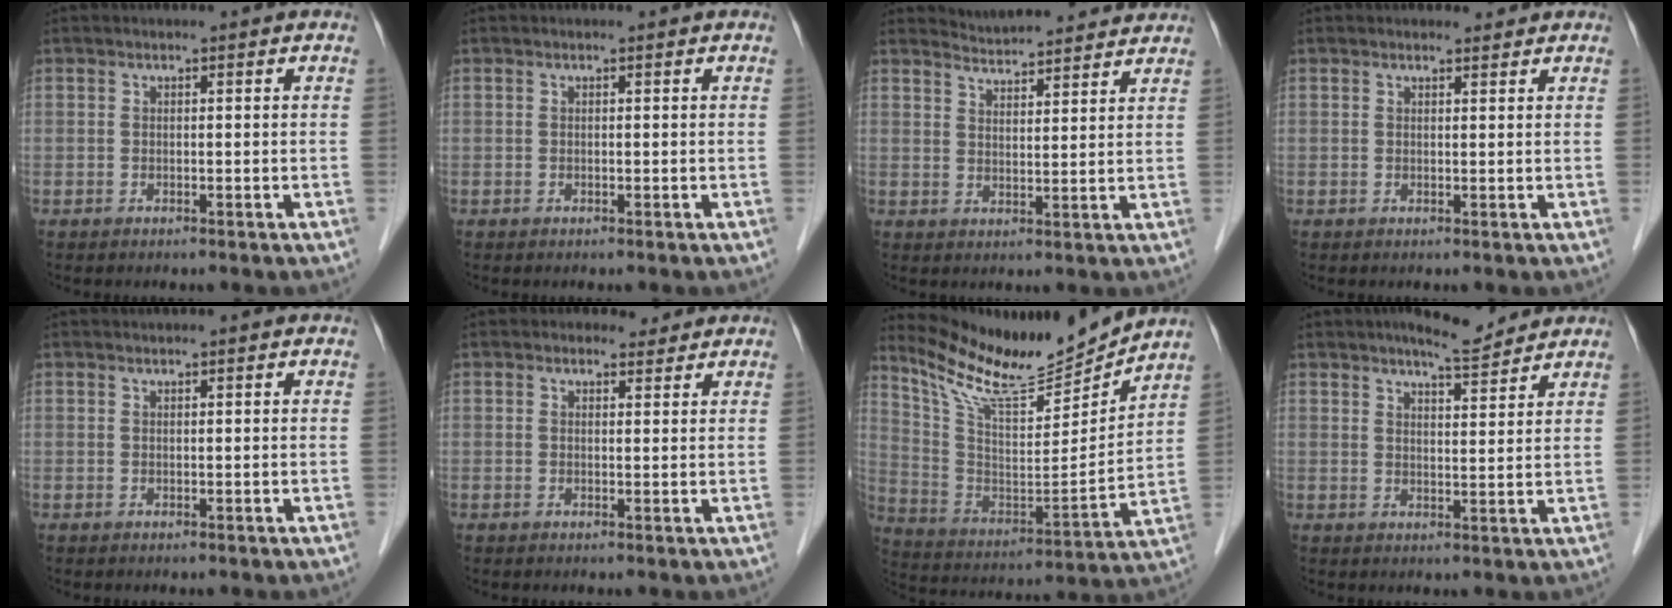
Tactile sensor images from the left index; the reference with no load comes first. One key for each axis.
{"total": 0.0}
{"total": 9.5, "fx": 9.3, "fy": 1.2, "fz": 1.7, "tx": -0.029, "ty": 0.010, "tz": 0.123}
{"total": 1.2, "fx": 1.1, "fy": 0.4, "fz": 0.0, "tx": -0.009, "ty": -0.003, "tz": 0.016}
{"total": 0.6, "fx": 0.5, "fy": -0.1, "fz": 0.3, "tx": -0.009, "ty": 0.007, "tz": 0.013}
{"total": 2.0, "fx": 1.7, "fy": 1.0, "fz": 0.0, "tx": -0.001, "ty": 0.001, "tz": 0.022}
{"total": 16.6, "fx": 15.5, "fy": 1.1, "fz": 5.8, "tx": -0.123, "ty": -0.023, "tz": 0.271}
{"total": 6.9, "fx": 6.3, "fy": 0.9, "fz": 2.8, "tx": -0.051, "ty": 0.000, "tz": 0.096}